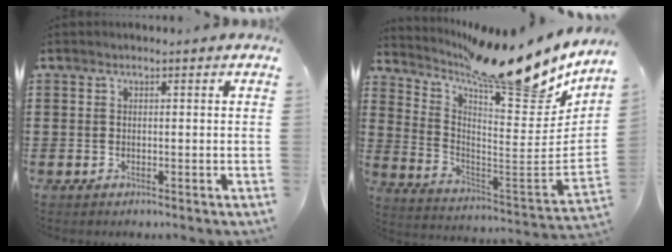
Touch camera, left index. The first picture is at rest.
{"total": 17.0, "force": [13.2, 3.4, 10.1], "torque": [-0.164, -0.094, 0.210]}